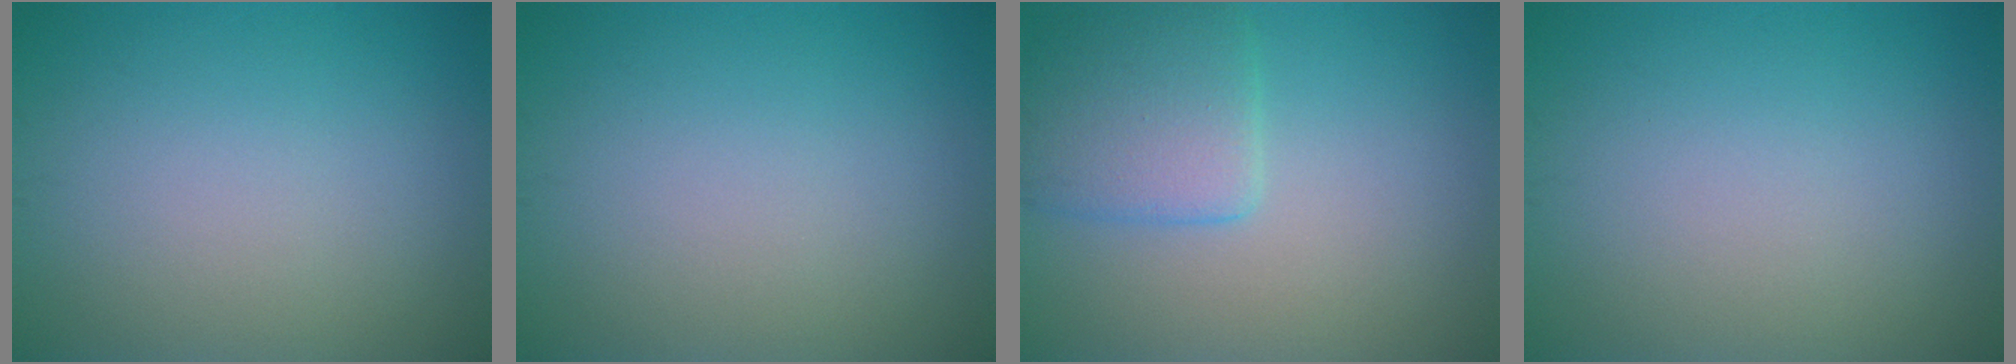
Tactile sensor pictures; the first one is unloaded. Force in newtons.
{"total": 0.0}
{"total": 4.1, "press": 4.1, "slide": 0.0}
{"total": 0.0}